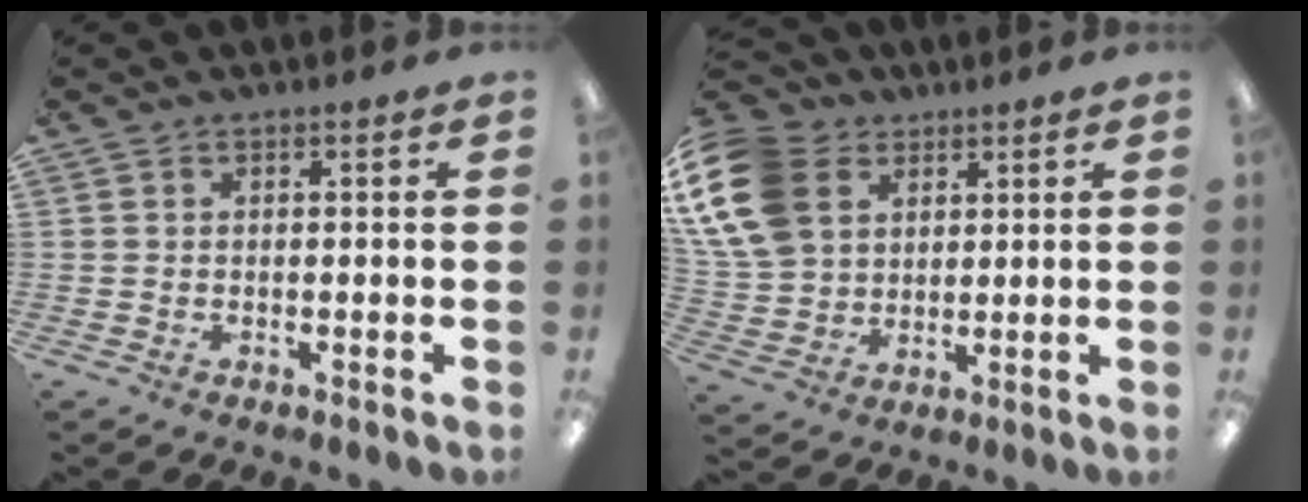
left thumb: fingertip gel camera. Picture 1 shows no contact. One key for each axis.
{"total": 17.8, "fx": 6.9, "fy": 13.4, "fz": 9.6, "tx": -0.224, "ty": -0.010, "tz": 0.132}